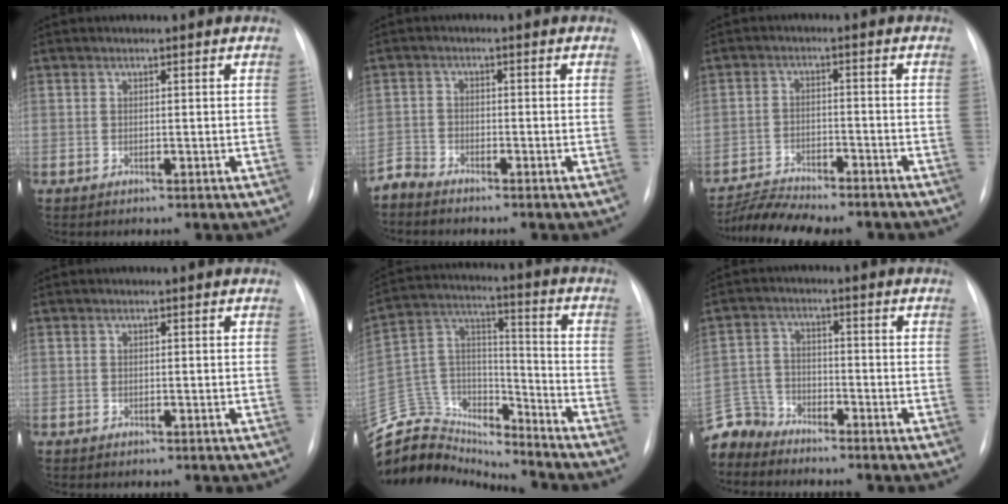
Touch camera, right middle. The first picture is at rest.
{"total": 2.4, "force": [-2.4, 0.1, -0.4], "torque": [0.012, -0.012, -0.048]}
{"total": 9.2, "force": [-8.7, 1.0, 2.8], "torque": [-0.044, 0.001, -0.138]}
{"total": 0.0}
{"total": 18.6, "force": [-17.9, 4.6, 2.1], "torque": [-0.051, 0.070, -0.300]}
{"total": 8.7, "force": [-8.4, 2.4, 0.0], "torque": [-0.011, 0.010, -0.170]}